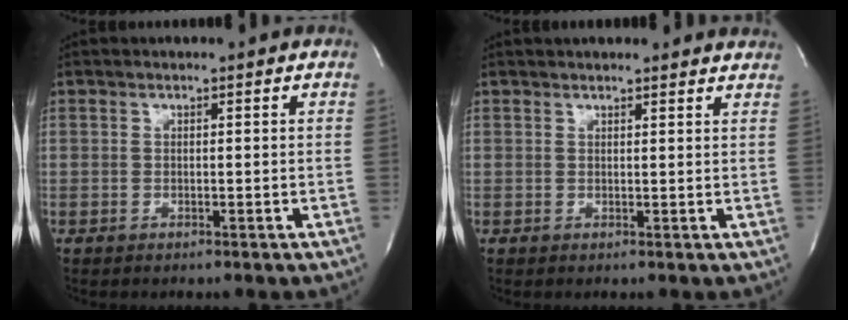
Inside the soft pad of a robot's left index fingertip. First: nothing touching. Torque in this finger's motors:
{"motor_torque": [0.02, -0.12, -0.06, 0.00]}